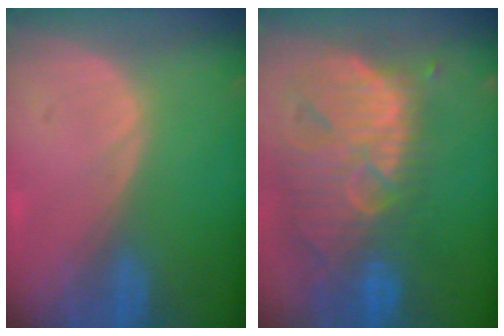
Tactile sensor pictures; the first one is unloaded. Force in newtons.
{"total": 13.6, "press": 11.6, "slide": 7.2}